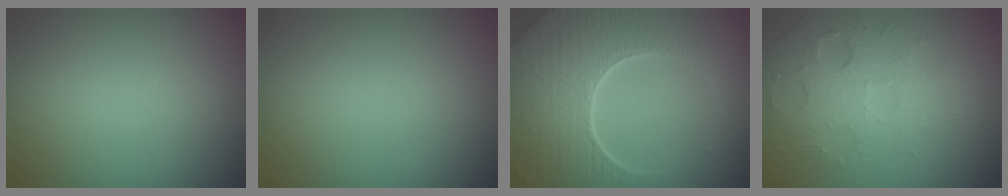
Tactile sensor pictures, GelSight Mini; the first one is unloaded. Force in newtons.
{"total": 0.0}
{"total": 8.6, "press": 6.4, "slide": 5.7}
{"total": 4.0, "press": 3.6, "slide": 1.7}